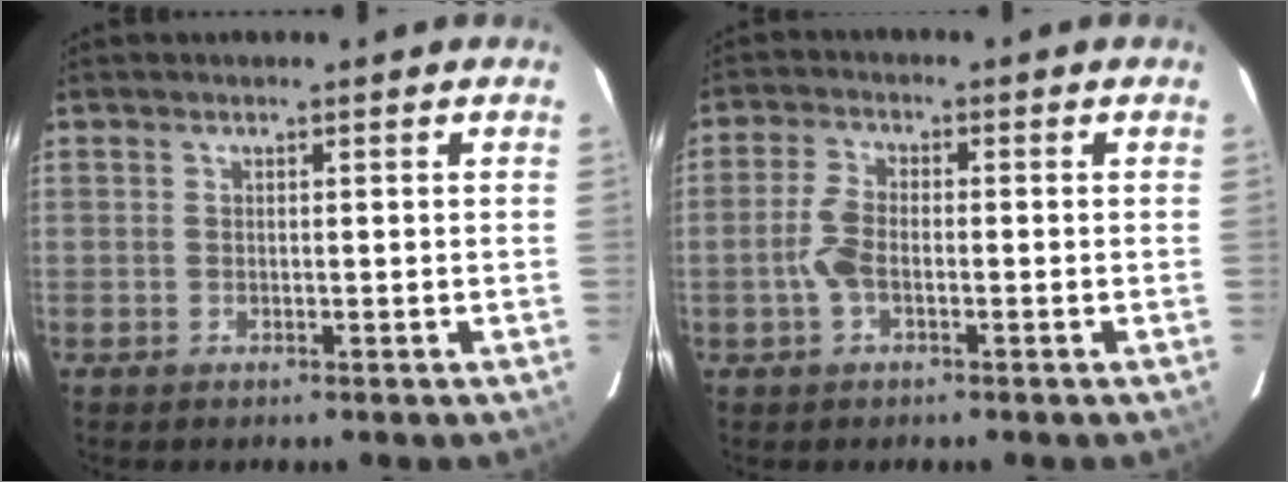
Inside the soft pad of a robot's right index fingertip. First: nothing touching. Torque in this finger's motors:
{"motor_torque": [0.78, -0.16, 0.42, 0.09]}